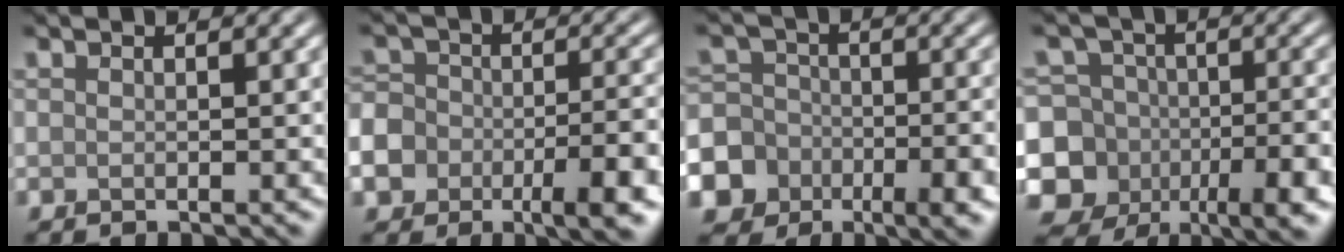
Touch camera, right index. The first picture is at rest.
{"total": 10.6, "force": [-5.8, 6.5, 6.0], "torque": [-0.091, -0.007, -0.100]}
{"total": 13.9, "force": [-7.3, 11.0, 4.4], "torque": [-0.084, -0.041, -0.137]}
{"total": 14.1, "force": [-5.0, 11.8, 6.0], "torque": [-0.115, -0.011, -0.098]}